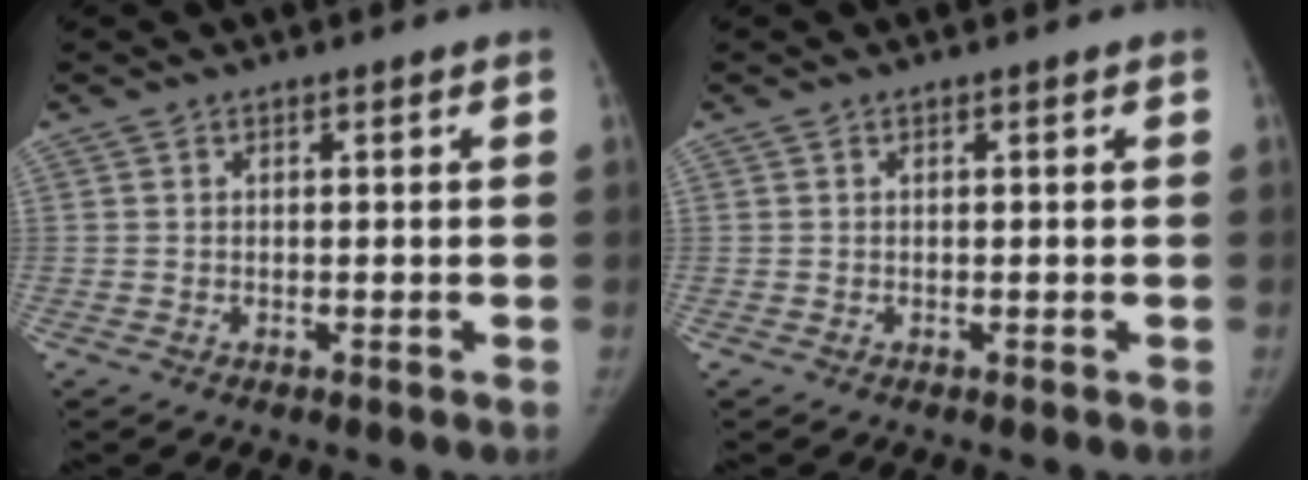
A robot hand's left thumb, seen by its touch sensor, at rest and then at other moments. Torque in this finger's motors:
{"motor_torque": [0.03, 0.02, -0.14, 0.14, 0.00]}